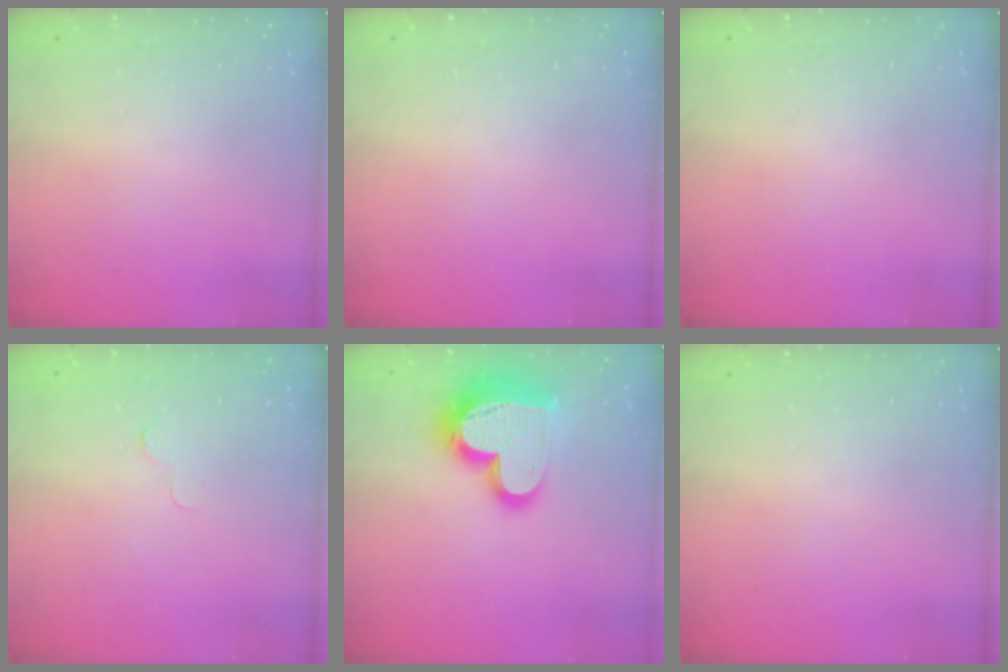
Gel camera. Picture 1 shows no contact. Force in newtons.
{"total": 0.0}
{"total": 0.0}
{"total": 2.1, "press": 2.1, "slide": 0.2}
{"total": 19.3, "press": 19.2, "slide": 1.7}
{"total": 0.0}